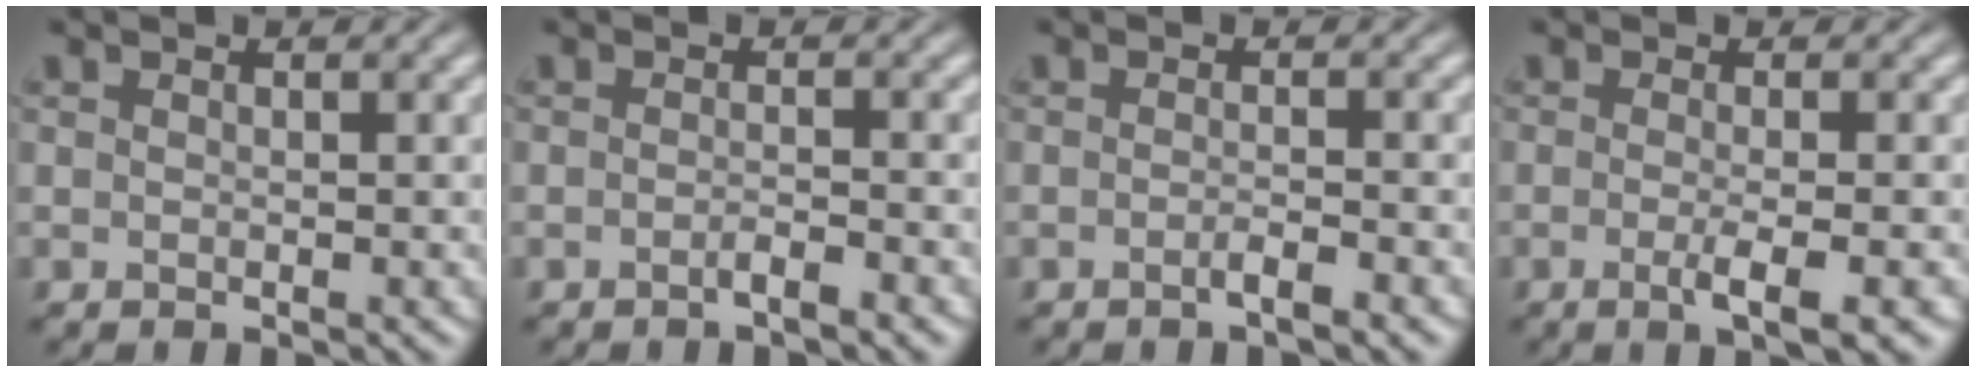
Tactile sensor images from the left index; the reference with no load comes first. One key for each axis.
{"total": 1.4, "fx": -0.9, "fy": 0.3, "fz": 1.1, "tx": -0.018, "ty": 0.001, "tz": -0.018}
{"total": 1.7, "fx": -0.9, "fy": 0.4, "fz": 1.4, "tx": -0.020, "ty": 0.001, "tz": -0.019}
{"total": 3.7, "fx": -1.0, "fy": 0.9, "fz": 3.4, "tx": -0.051, "ty": -0.005, "tz": -0.020}